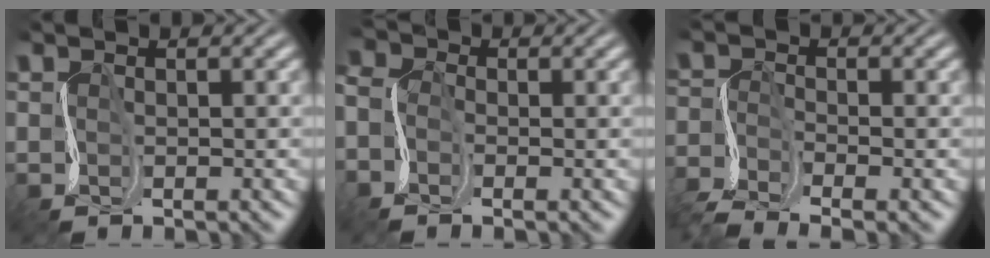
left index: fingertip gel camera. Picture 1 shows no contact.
{"total": 3.4, "force": [-1.6, 2.4, 1.9], "torque": [-0.043, 0.010, -0.046]}
{"total": 4.7, "force": [-4.0, 1.1, 2.2], "torque": [-0.052, -0.010, -0.090]}